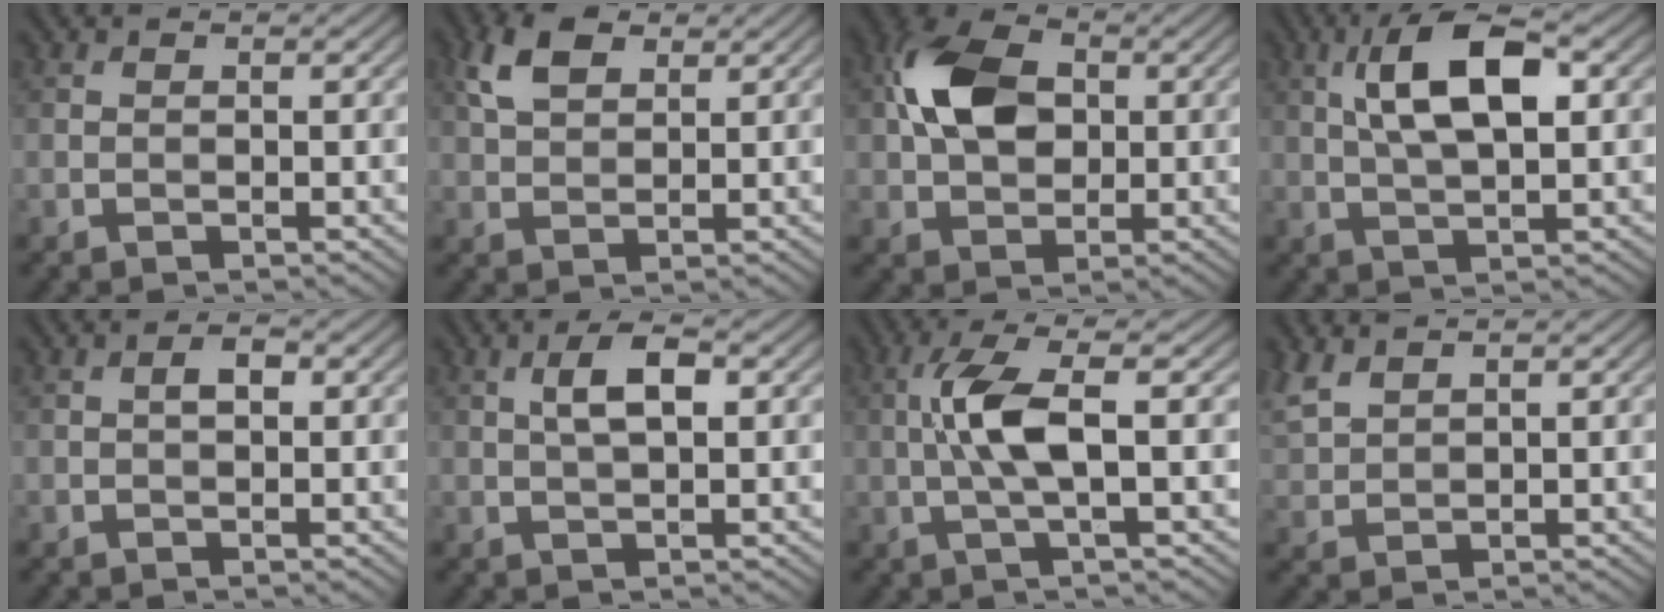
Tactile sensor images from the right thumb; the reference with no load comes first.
{"total": 5.3, "force": [2.6, 3.0, 3.6], "torque": [-0.084, 0.009, 0.047]}
{"total": 9.1, "force": [1.4, 6.2, 6.5], "torque": [-0.147, 0.018, 0.016]}
{"total": 9.0, "force": [2.3, 3.4, 8.0], "torque": [-0.156, 0.015, 0.035]}
{"total": 1.5, "force": [0.2, 0.8, 1.3], "torque": [-0.020, 0.006, 0.000]}
{"total": 4.0, "force": [0.9, 1.3, 3.6], "torque": [-0.075, 0.008, 0.015]}
{"total": 6.5, "force": [0.2, 1.4, 6.3], "torque": [-0.136, 0.014, -0.001]}
{"total": 3.9, "force": [2.8, 1.5, 2.3], "torque": [-0.069, 0.010, 0.065]}